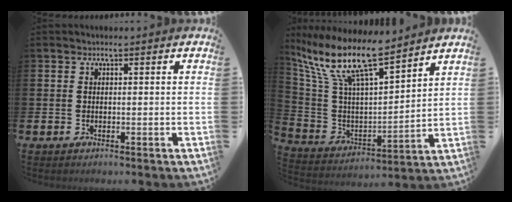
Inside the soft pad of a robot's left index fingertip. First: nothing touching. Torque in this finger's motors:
{"motor_torque": [1.11, -1.02, 1.05, 0.21]}